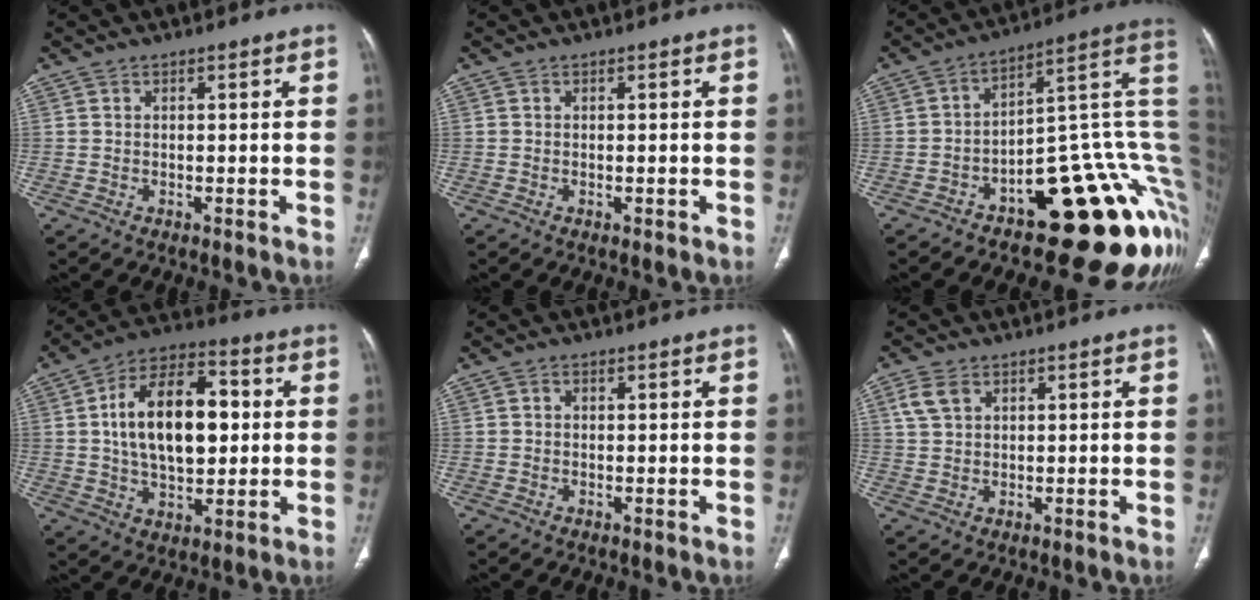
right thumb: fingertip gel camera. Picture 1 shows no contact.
{"total": 0.6, "force": [-0.2, 0.2, 0.6], "torque": [-0.008, -0.003, -0.002]}
{"total": 25.9, "force": [-4.5, 11.1, 22.9], "torque": [-0.179, 0.070, -0.049]}
{"total": 18.5, "force": [2.1, 10.5, 15.0], "torque": [-0.227, 0.016, 0.032]}
{"total": 0.6, "force": [0.1, 0.5, 0.2], "torque": [0.000, 0.001, 0.000]}
{"total": 3.9, "force": [1.9, 2.5, 2.3], "torque": [-0.050, 0.004, 0.044]}